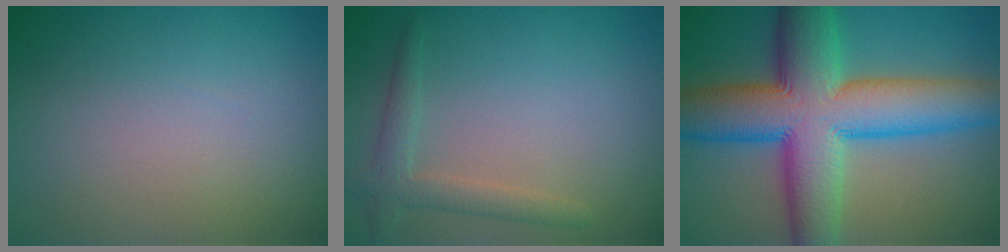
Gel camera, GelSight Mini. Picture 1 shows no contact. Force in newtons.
{"total": 2.4, "press": 2.4, "slide": 0.2}
{"total": 13.3, "press": 13.3, "slide": 0.6}